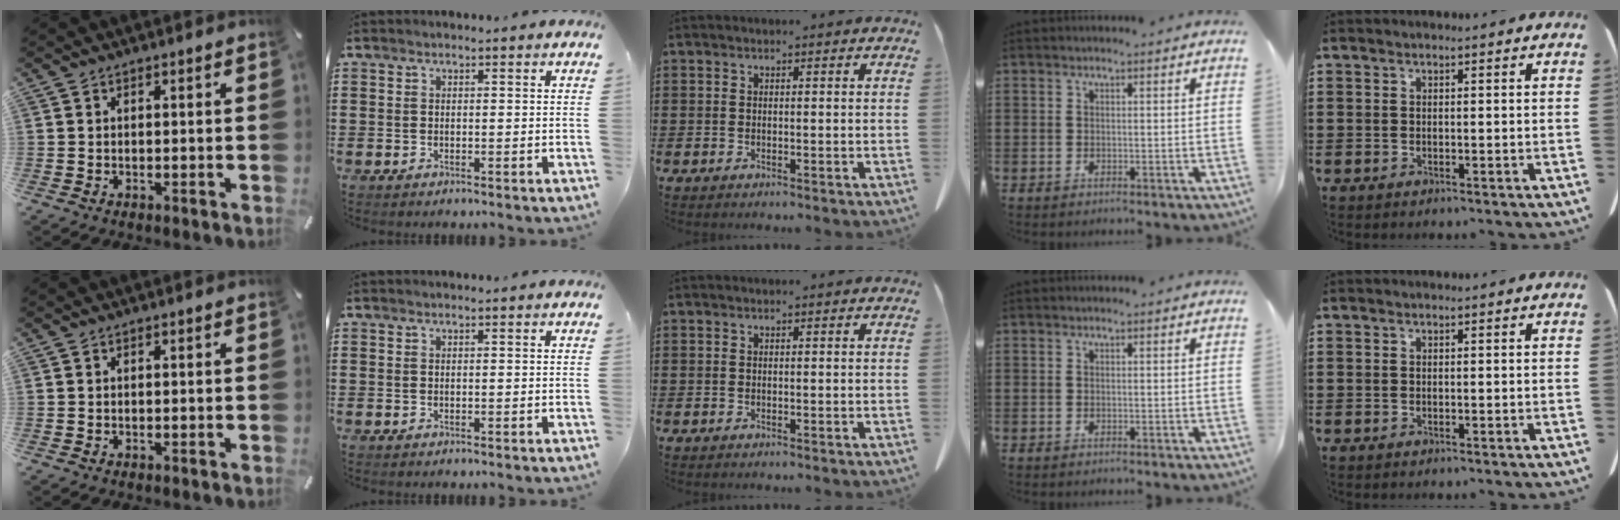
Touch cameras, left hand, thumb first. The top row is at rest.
{}